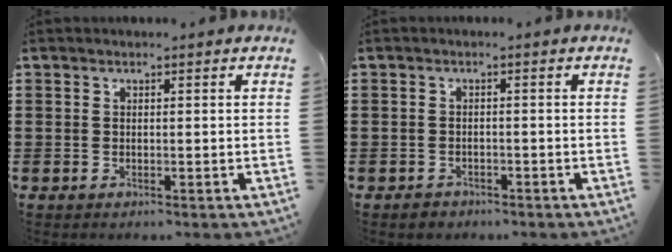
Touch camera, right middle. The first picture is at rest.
{"total": 1.1, "force": [-0.9, 0.6, 0.2], "torque": [-0.006, 0.001, -0.021]}